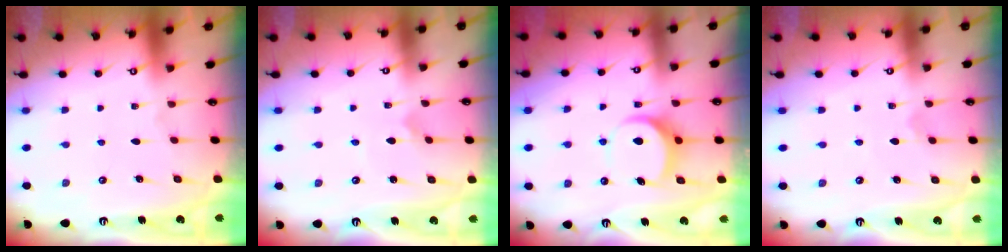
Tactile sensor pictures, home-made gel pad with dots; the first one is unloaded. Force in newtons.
{"total": 2.6, "press": 2.6, "slide": 0.3}
{"total": 8.5, "press": 8.4, "slide": 1.0}
{"total": 1.2, "press": 1.2, "slide": 0.1}